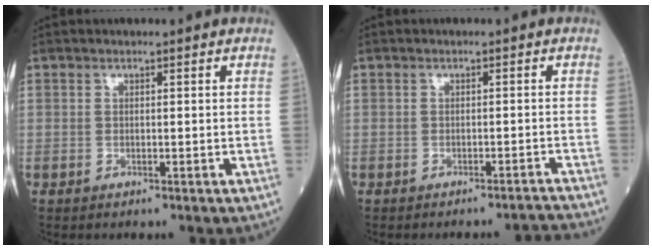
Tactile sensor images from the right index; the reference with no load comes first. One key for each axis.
{"total": 3.1, "fx": -2.8, "fy": -1.3, "fz": -0.1, "tx": 0.011, "ty": 0.001, "tz": -0.035}